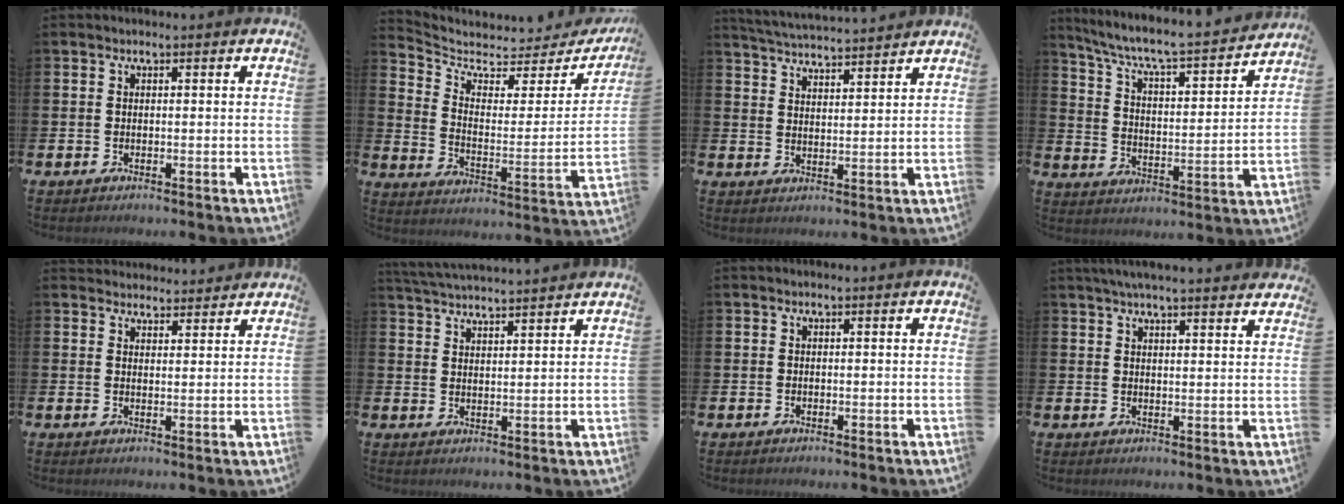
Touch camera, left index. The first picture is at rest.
{"total": 4.9, "force": [4.1, 2.2, 1.4], "torque": [-0.053, -0.039, 0.062]}
{"total": 4.6, "force": [4.6, 0.0, 0.2], "torque": [-0.021, -0.030, 0.081]}
{"total": 6.7, "force": [6.2, 0.5, 2.6], "torque": [-0.082, -0.050, 0.099]}
{"total": 3.3, "force": [3.2, 0.8, -0.3], "torque": [0.011, -0.020, 0.057]}
{"total": 4.1, "force": [4.1, -0.2, 0.2], "torque": [-0.022, -0.022, 0.076]}
{"total": 0.0}
{"total": 4.4, "force": [4.3, -0.2, 1.1], "torque": [-0.029, -0.013, 0.077]}